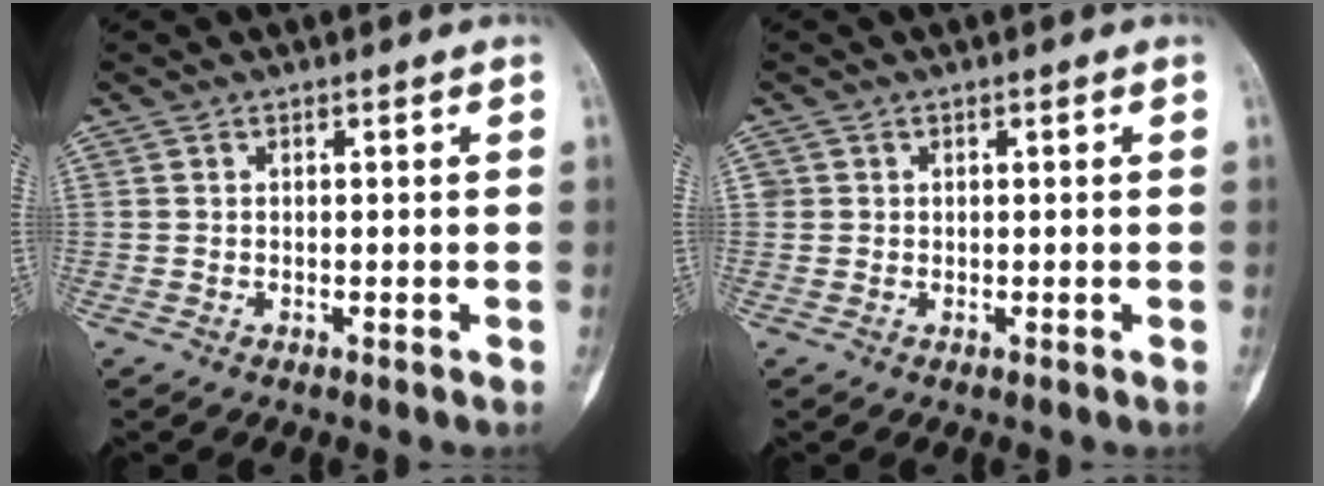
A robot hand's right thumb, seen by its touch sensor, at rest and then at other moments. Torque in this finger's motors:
{"motor_torque": [-0.16, 0.00, -0.04, 0.27, 0.00]}